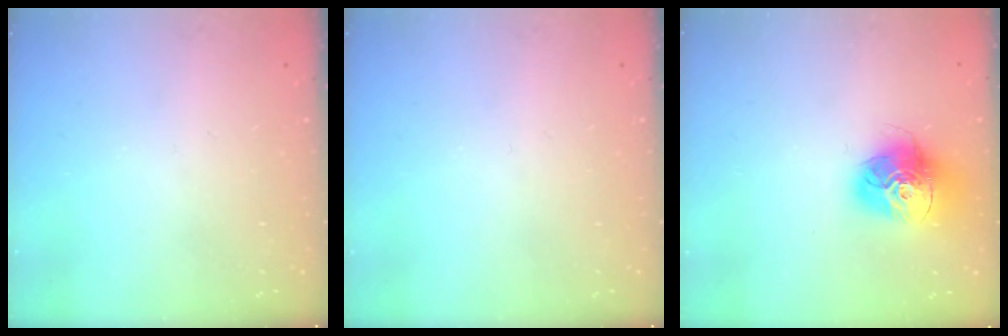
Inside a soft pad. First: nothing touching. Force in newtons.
{"total": 0.0}
{"total": 15.7, "press": 15.7, "slide": 1.4}